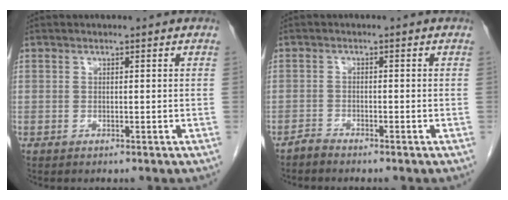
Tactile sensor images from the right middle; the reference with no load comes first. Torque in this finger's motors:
{"motor_torque": [0.09, -0.11, 0.01, 0.01]}